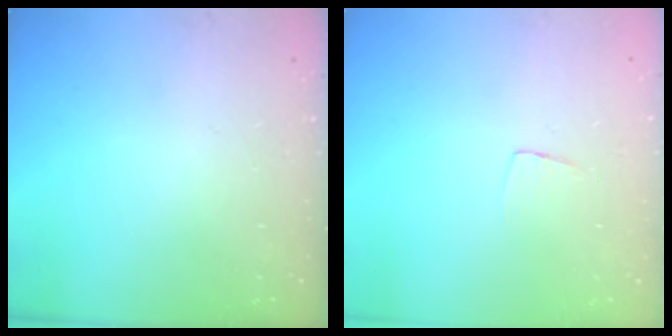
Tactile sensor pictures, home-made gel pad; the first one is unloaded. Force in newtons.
{"total": 3.5, "press": 3.5, "slide": 0.2}